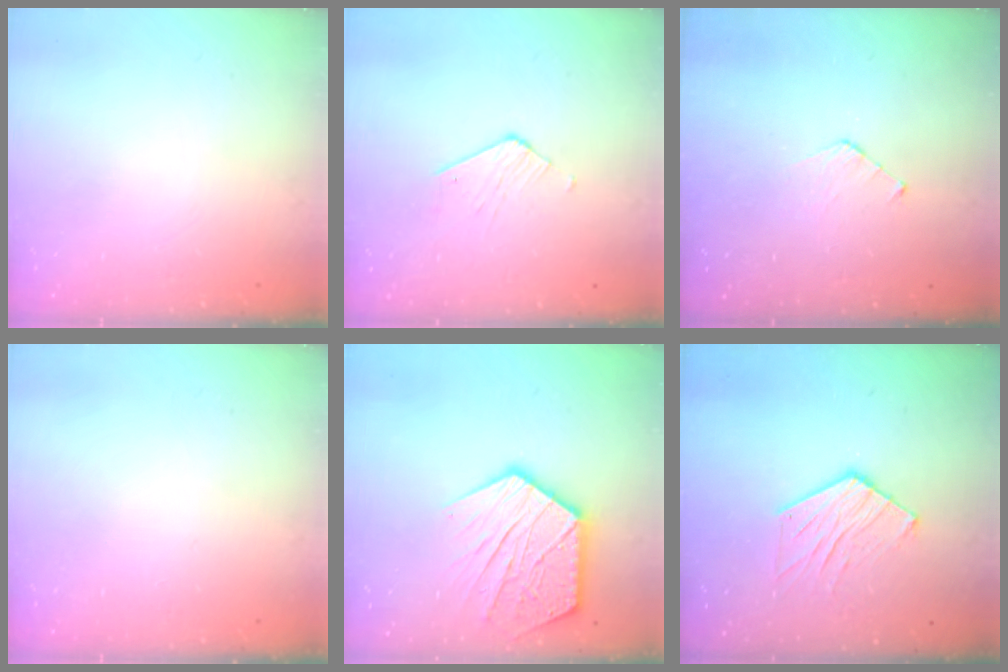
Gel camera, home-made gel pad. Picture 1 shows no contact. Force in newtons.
{"total": 2.4, "press": 2.4, "slide": 0.2}
{"total": 4.8, "press": 4.8, "slide": 0.5}
{"total": 0.0}
{"total": 19.6, "press": 19.5, "slide": 1.5}
{"total": 10.1, "press": 10.1, "slide": 0.9}